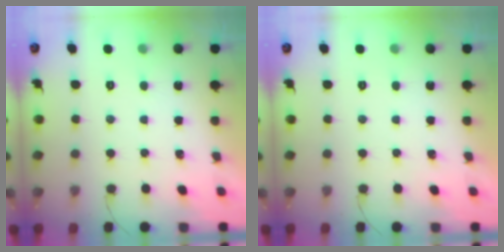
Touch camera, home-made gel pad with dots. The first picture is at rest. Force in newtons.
{"total": 0.0}